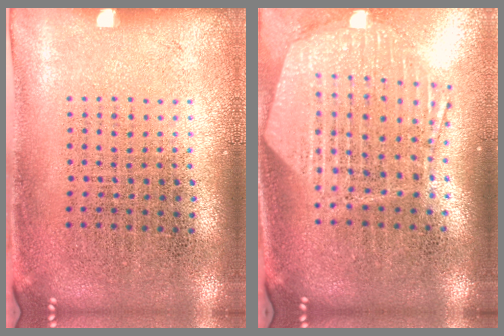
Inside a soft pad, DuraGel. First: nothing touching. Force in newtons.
{"total": 1.8, "press": 1.7, "slide": 0.7}